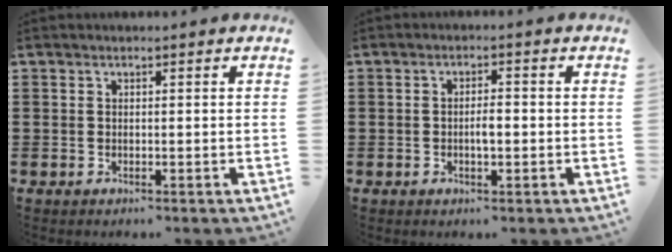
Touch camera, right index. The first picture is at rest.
{"total": 2.5, "force": [-0.4, 0.8, 2.4], "torque": [-0.044, 0.003, -0.008]}